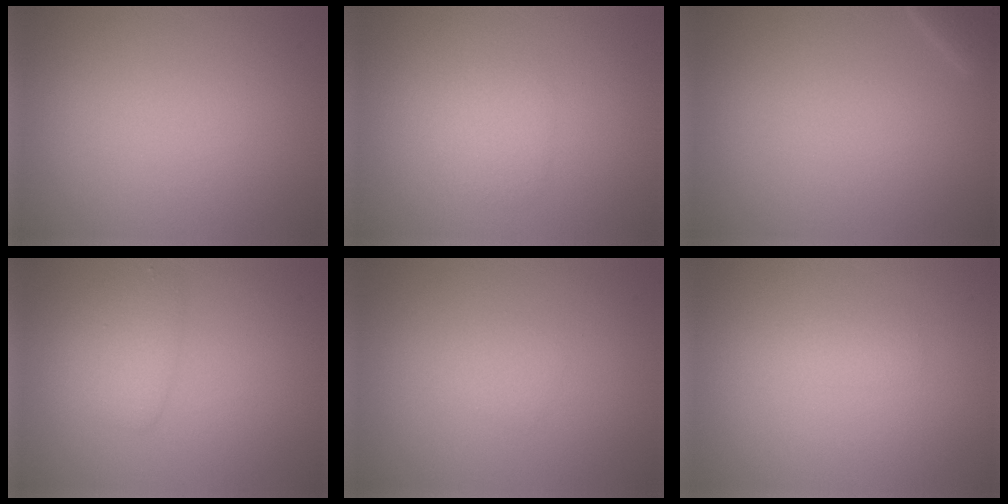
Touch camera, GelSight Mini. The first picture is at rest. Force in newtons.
{"total": 1.4, "press": 1.4, "slide": 0.0}
{"total": 1.1, "press": 1.1, "slide": 0.1}
{"total": 2.0, "press": 2.0, "slide": 0.1}
{"total": 0.8, "press": 0.8, "slide": 0.1}
{"total": 1.0, "press": 1.0, "slide": 0.1}